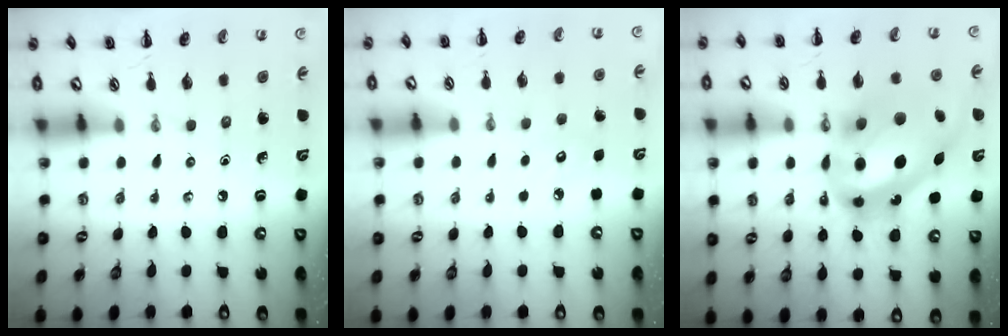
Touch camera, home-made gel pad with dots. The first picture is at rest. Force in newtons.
{"total": 4.2, "press": 4.0, "slide": 1.1}
{"total": 22.5, "press": 21.8, "slide": 5.5}